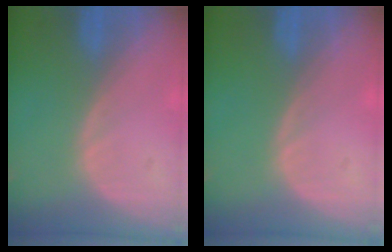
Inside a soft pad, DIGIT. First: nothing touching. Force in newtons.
{"total": 0.0}